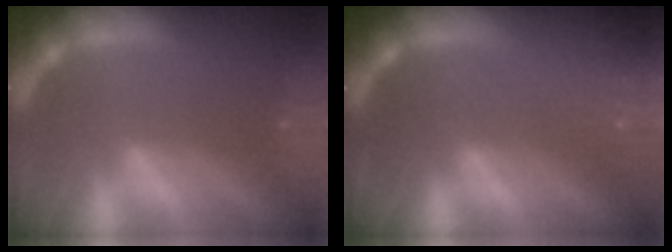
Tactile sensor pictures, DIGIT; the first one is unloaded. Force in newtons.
{"total": 6.5}